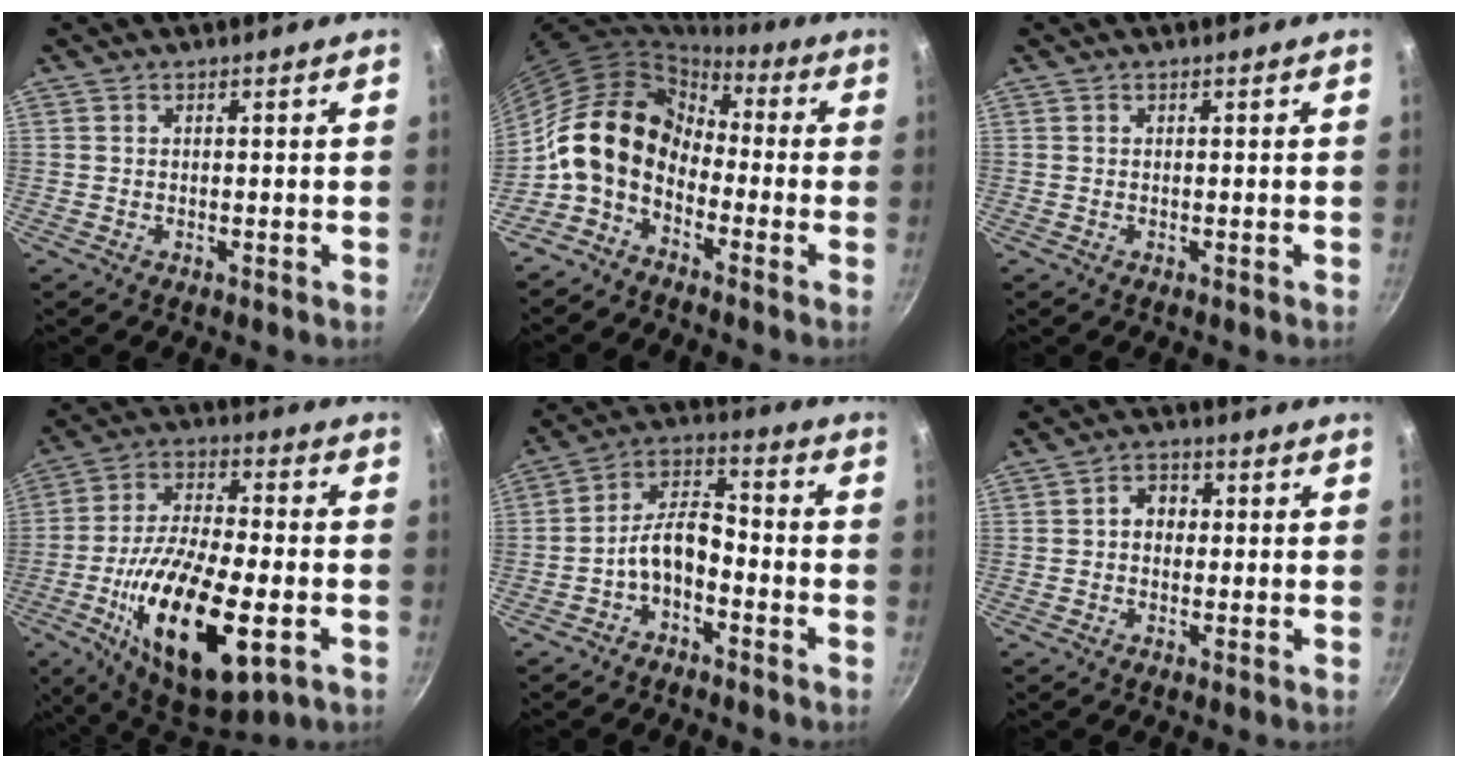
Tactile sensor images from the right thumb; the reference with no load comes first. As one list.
[{"total": 11.3, "force": [-1.8, 8.5, 7.3], "torque": [-0.105, 0.038, -0.051]}, {"total": 0.0}, {"total": 25.4, "force": [-7.9, 10.5, 21.8], "torque": [-0.371, 0.017, -0.127]}, {"total": 8.4, "force": [-3.6, 4.6, 5.9], "torque": [-0.097, 0.057, -0.074]}, {"total": 4.1, "force": [0.2, 3.4, 2.4], "torque": [-0.014, 0.010, -0.003]}]